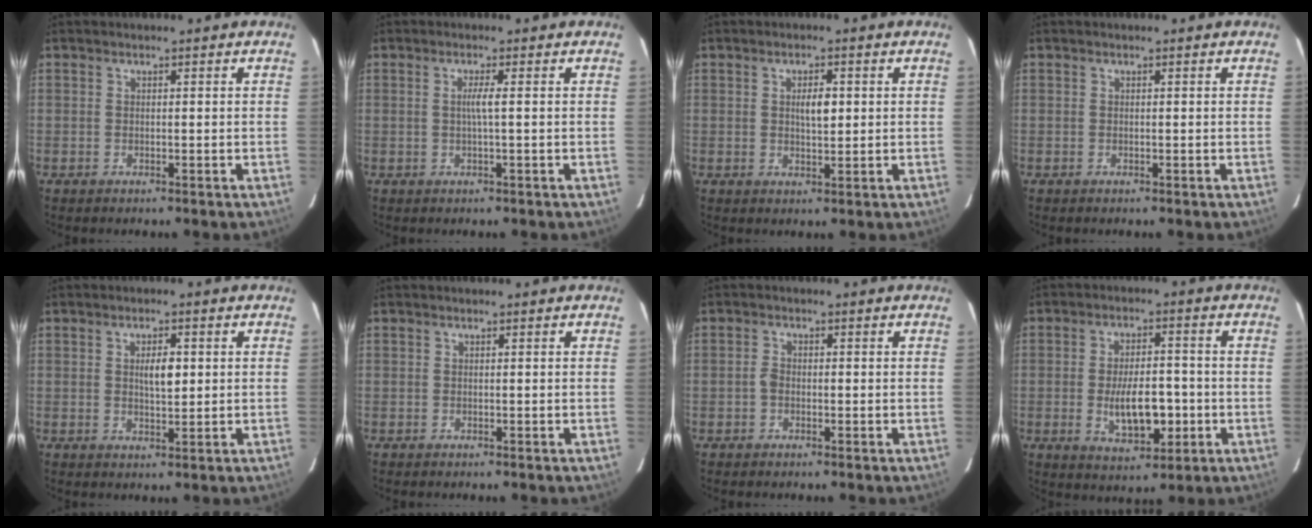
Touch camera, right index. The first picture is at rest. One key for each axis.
{"total": 1.9, "fx": 0.1, "fy": -0.4, "fz": 1.8, "tx": -0.036, "ty": 0.001, "tz": 0.000}
{"total": 3.1, "fx": 0.6, "fy": 1.0, "fz": 2.9, "tx": -0.049, "ty": 0.000, "tz": 0.009}
{"total": 0.0}
{"total": 3.6, "fx": 0.6, "fy": 1.2, "fz": 3.3, "tx": -0.057, "ty": 0.000, "tz": 0.012}
{"total": 0.0}
{"total": 1.4, "fx": -0.4, "fy": 0.9, "fz": 1.0, "tx": -0.021, "ty": 0.003, "tz": -0.009}
{"total": 8.8, "fx": -1.9, "fy": 3.7, "fz": 7.8, "tx": -0.138, "ty": 0.001, "tz": -0.025}